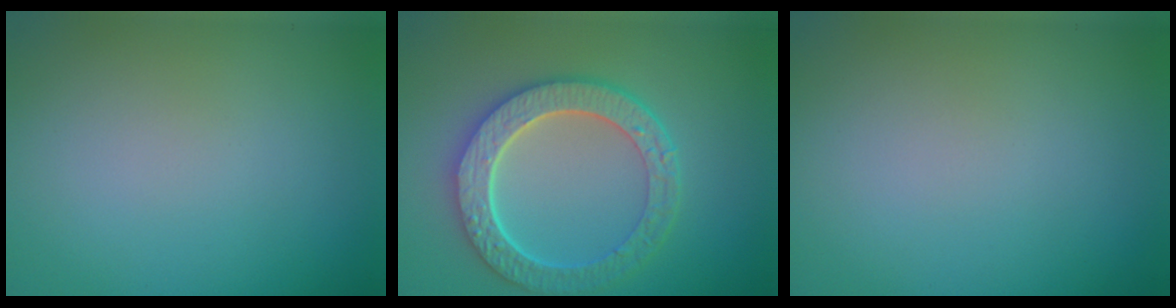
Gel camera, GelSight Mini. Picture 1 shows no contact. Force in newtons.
{"total": 6.3, "press": 5.0, "slide": 3.7}
{"total": 0.0}